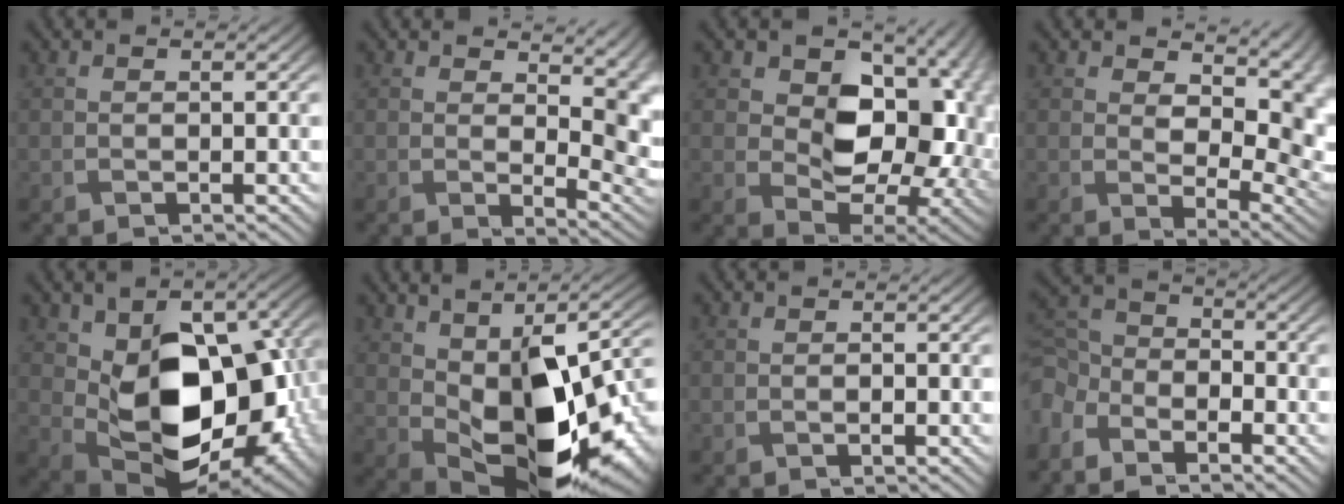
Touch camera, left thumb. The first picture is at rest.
{"total": 7.8, "force": [3.0, 3.9, 6.0], "torque": [-0.077, -0.016, 0.058]}
{"total": 15.2, "force": [2.4, 10.8, 10.4], "torque": [-0.139, 0.007, 0.054]}
{"total": 9.1, "force": [3.0, 4.9, 7.0], "torque": [-0.121, -0.007, 0.052]}
{"total": 15.2, "force": [-0.8, 9.3, 12.0], "torque": [-0.179, -0.034, -0.003]}
{"total": 17.4, "force": [-1.7, 8.8, 14.8], "torque": [-0.236, -0.023, -0.015]}
{"total": 0.8, "force": [-0.8, 0.0, 0.2], "torque": [0.000, -0.001, -0.015]}
{"total": 7.7, "force": [-5.4, 4.3, 3.3], "torque": [-0.098, -0.013, -0.117]}